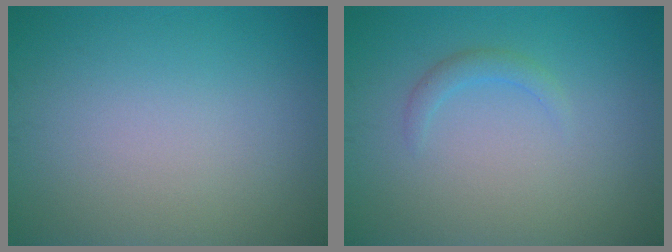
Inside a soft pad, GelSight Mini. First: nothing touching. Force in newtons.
{"total": 1.3, "press": 1.3, "slide": 0.1}